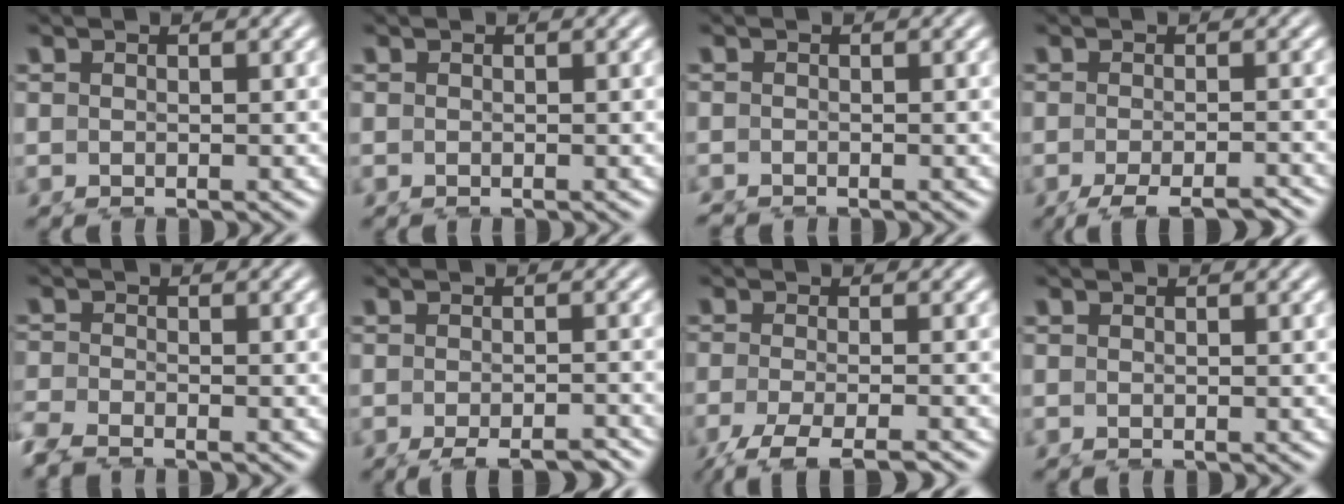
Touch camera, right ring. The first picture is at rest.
{"total": 0.0}
{"total": 1.1, "force": [-1.1, -0.2, 0.0], "torque": [0.002, -0.011, -0.016]}
{"total": 5.1, "force": [-4.4, 1.0, 2.2], "torque": [-0.029, -0.014, -0.062]}
{"total": 2.6, "force": [-2.4, 0.9, 0.7], "torque": [-0.012, -0.010, -0.043]}
{"total": 3.9, "force": [-3.5, 0.6, 1.6], "torque": [-0.016, -0.007, -0.052]}
{"total": 6.8, "force": [-5.4, 1.5, 3.8], "torque": [-0.068, -0.031, -0.067]}
{"total": 0.0}